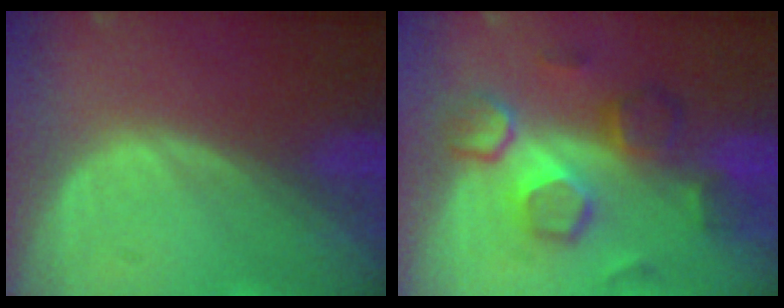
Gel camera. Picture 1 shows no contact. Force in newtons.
{"total": 8.3, "press": 8.2, "slide": 1.4}